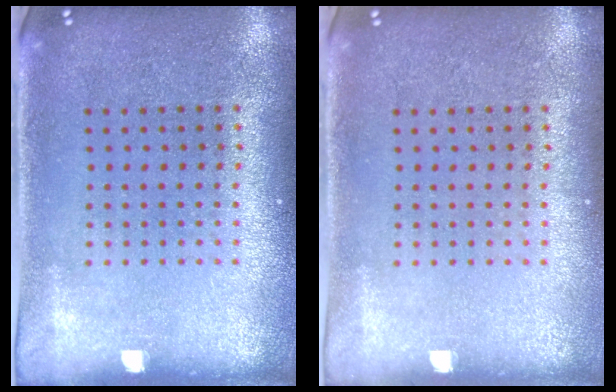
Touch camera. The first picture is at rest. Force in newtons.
{"total": 0.0}